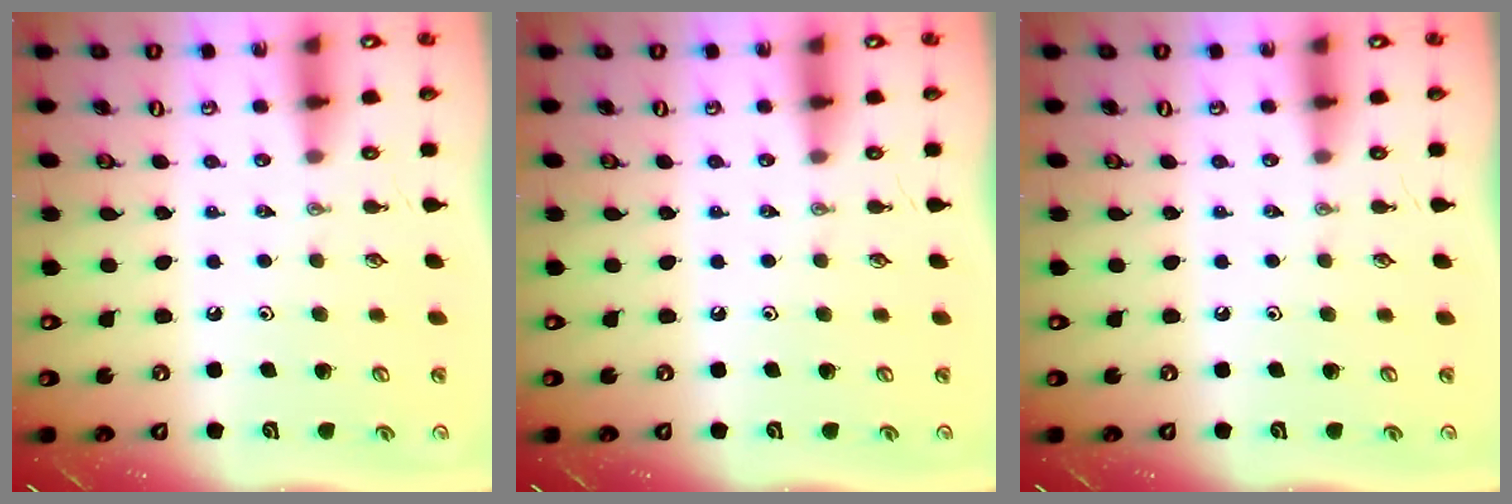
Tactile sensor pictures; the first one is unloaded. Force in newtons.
{"total": 0.0}
{"total": 0.0}